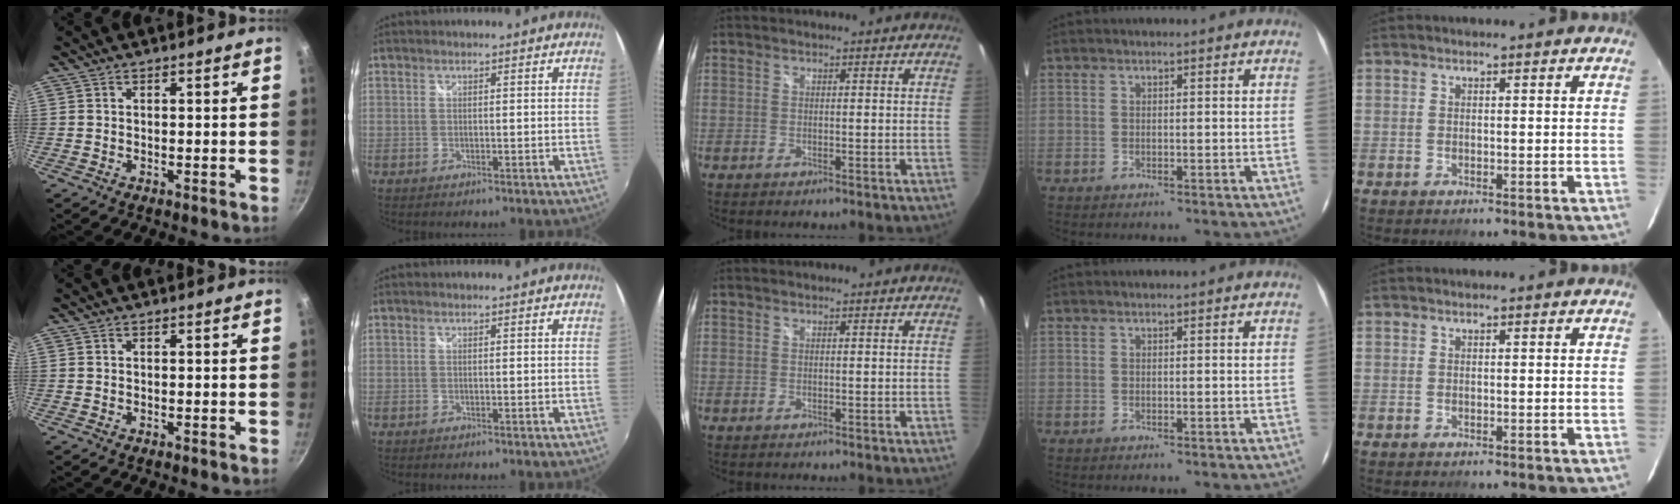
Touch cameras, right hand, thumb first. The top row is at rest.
{}